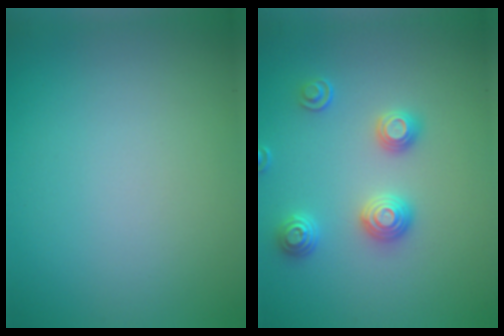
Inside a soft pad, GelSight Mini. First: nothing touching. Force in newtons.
{"total": 2.9, "press": 2.7, "slide": 1.1}